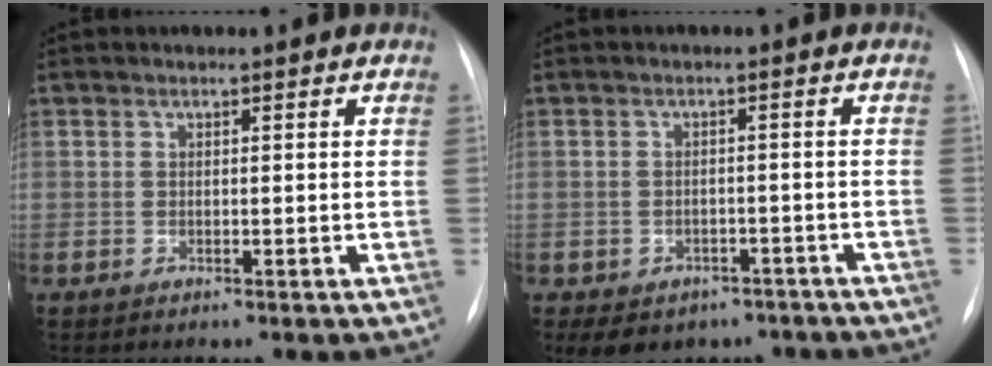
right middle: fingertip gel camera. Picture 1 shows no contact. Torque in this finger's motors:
{"motor_torque": [0.93, -0.96, 0.06, 0.05]}